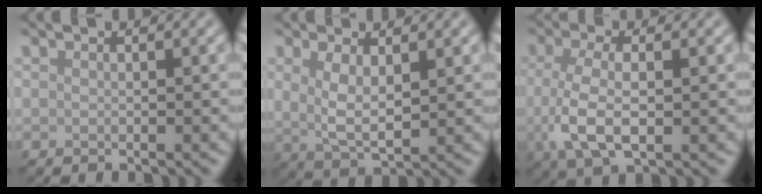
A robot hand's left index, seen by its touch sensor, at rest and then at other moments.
{"total": 3.4, "force": [1.1, 1.3, 2.9], "torque": [-0.065, -0.006, 0.025]}
{"total": 5.0, "force": [-0.4, 2.2, 4.4], "torque": [-0.102, -0.006, -0.009]}